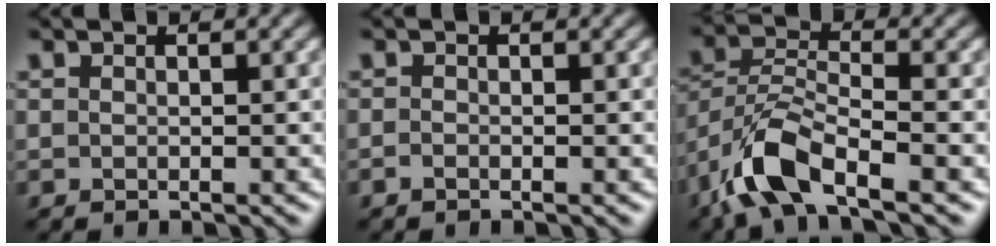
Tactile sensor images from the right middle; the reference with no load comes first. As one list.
[{"total": 0.5, "force": [-0.4, 0.2, 0.3], "torque": [-0.006, -0.003, -0.007]}, {"total": 7.3, "force": [-4.5, 2.7, 5.0], "torque": [-0.100, -0.001, -0.097]}]